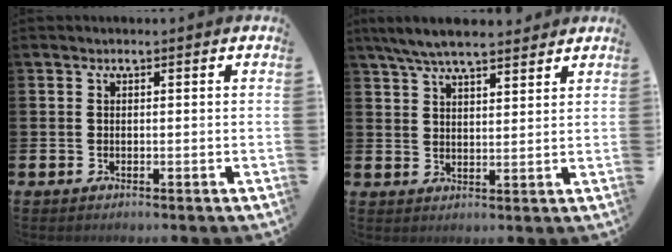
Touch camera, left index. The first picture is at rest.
{"total": 8.0, "force": [7.5, 0.8, 2.7], "torque": [-0.085, -0.041, 0.133]}